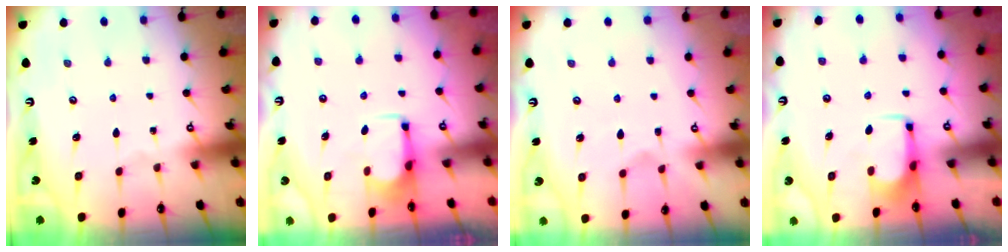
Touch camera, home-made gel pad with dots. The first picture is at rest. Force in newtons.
{"total": 2.6, "press": 2.4, "slide": 0.9}
{"total": 2.2, "press": 1.9, "slide": 1.1}
{"total": 1.8, "press": 1.8, "slide": 0.1}